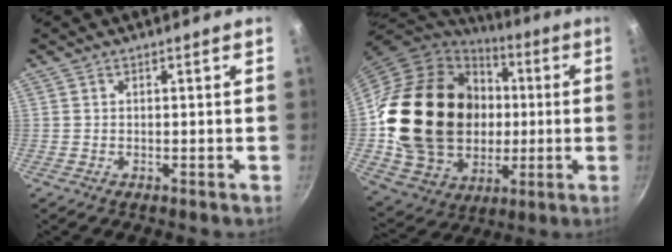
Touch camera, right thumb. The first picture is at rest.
{"total": 26.6, "force": [1.9, 21.9, 15.0], "torque": [-0.239, 0.021, 0.060]}